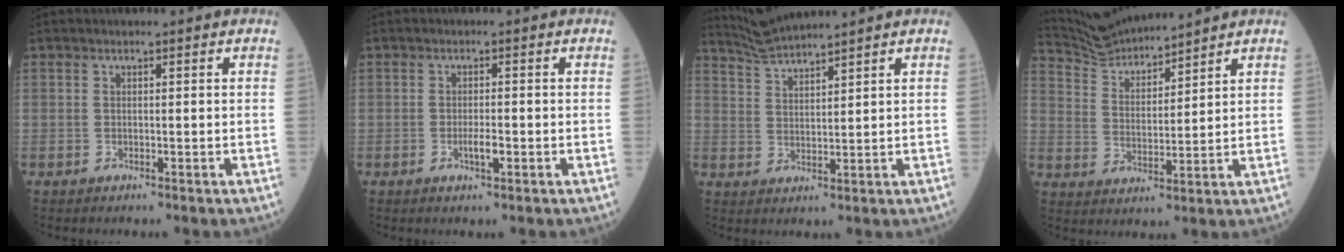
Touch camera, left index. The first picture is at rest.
{"total": 1.9, "force": [-0.9, 0.3, 1.7], "torque": [-0.030, -0.007, -0.017]}
{"total": 4.7, "force": [4.4, -1.5, 0.5], "torque": [-0.022, 0.001, 0.095]}
{"total": 8.2, "force": [8.1, -0.4, 0.8], "torque": [-0.035, 0.016, 0.172]}